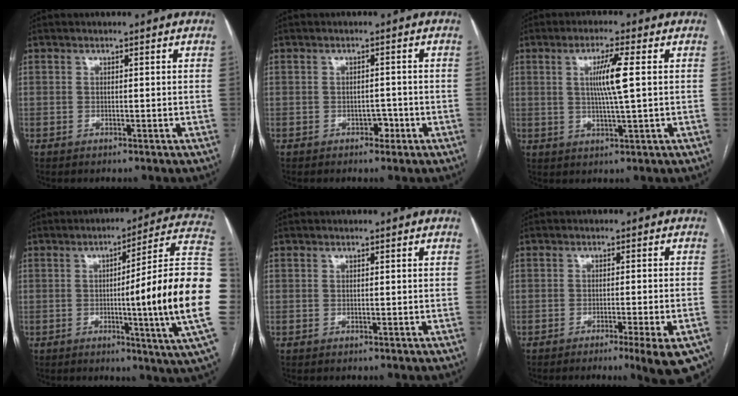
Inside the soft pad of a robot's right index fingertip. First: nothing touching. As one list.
[{"total": 1.7, "force": [-0.9, 1.1, 0.9], "torque": [-0.010, 0.004, -0.011]}, {"total": 6.2, "force": [1.1, -0.5, 6.1], "torque": [-0.114, -0.003, 0.022]}, {"total": 21.3, "force": [-2.4, -2.6, 21.0], "torque": [-0.211, 0.002, -0.049]}, {"total": 0.0}, {"total": 8.8, "force": [-5.7, 0.3, 6.7], "torque": [-0.063, -0.011, -0.079]}]